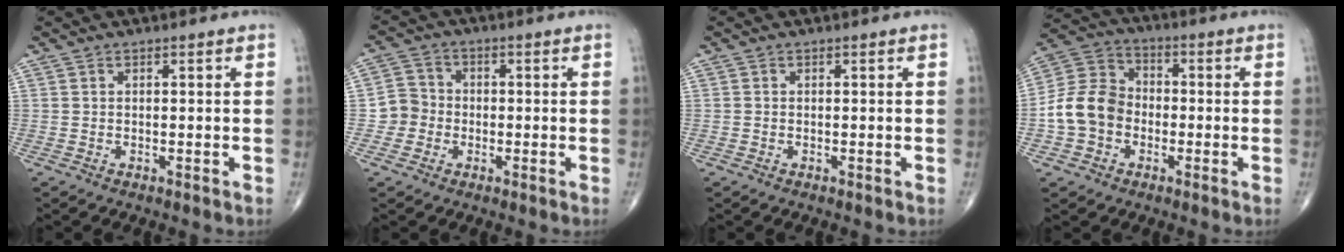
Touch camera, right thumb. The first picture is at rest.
{"total": 5.0, "force": [-1.2, 4.7, 1.1], "torque": [0.005, 0.015, -0.033]}
{"total": 0.0}
{"total": 11.0, "force": [-2.4, 9.0, 5.8], "torque": [-0.100, 0.037, -0.054]}